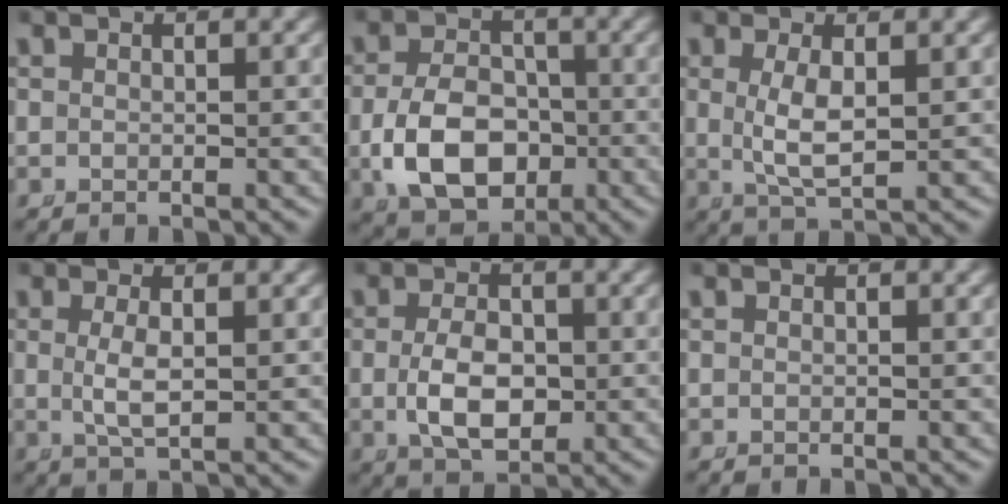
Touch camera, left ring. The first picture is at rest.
{"total": 7.6, "force": [-2.0, 5.6, 4.7], "torque": [-0.083, -0.027, -0.026]}
{"total": 3.3, "force": [0.2, 0.8, 3.2], "torque": [-0.070, -0.017, 0.018]}
{"total": 2.5, "force": [0.1, 0.4, 2.4], "torque": [-0.057, -0.013, 0.013]}
{"total": 4.7, "force": [-0.6, 2.8, 3.8], "torque": [-0.075, -0.018, 0.001]}
{"total": 0.0}